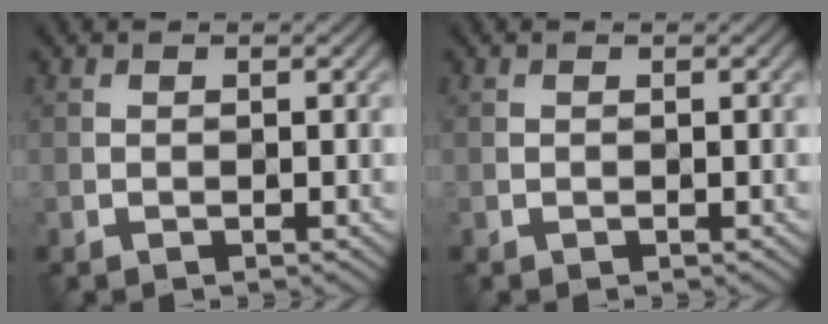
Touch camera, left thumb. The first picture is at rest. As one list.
[{"total": 0.0}]